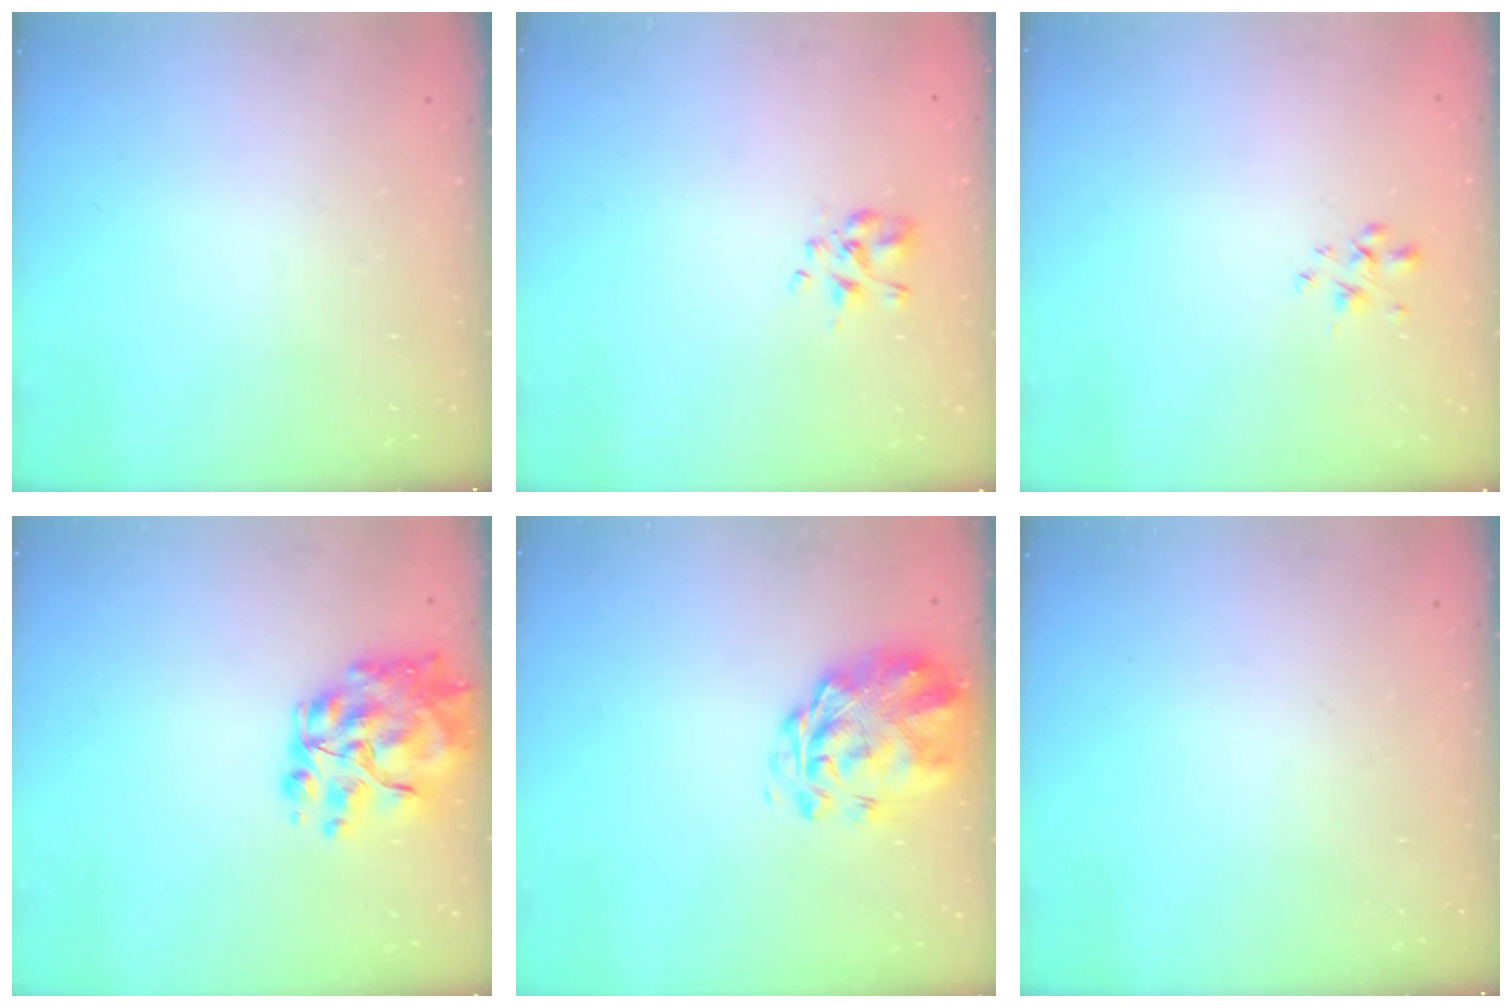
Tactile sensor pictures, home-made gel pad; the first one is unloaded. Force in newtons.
{"total": 1.9, "press": 1.7, "slide": 0.7}
{"total": 1.7, "press": 1.5, "slide": 0.8}
{"total": 13.6, "press": 13.1, "slide": 3.9}
{"total": 3.0, "press": 2.5, "slide": 1.7}
{"total": 0.0}